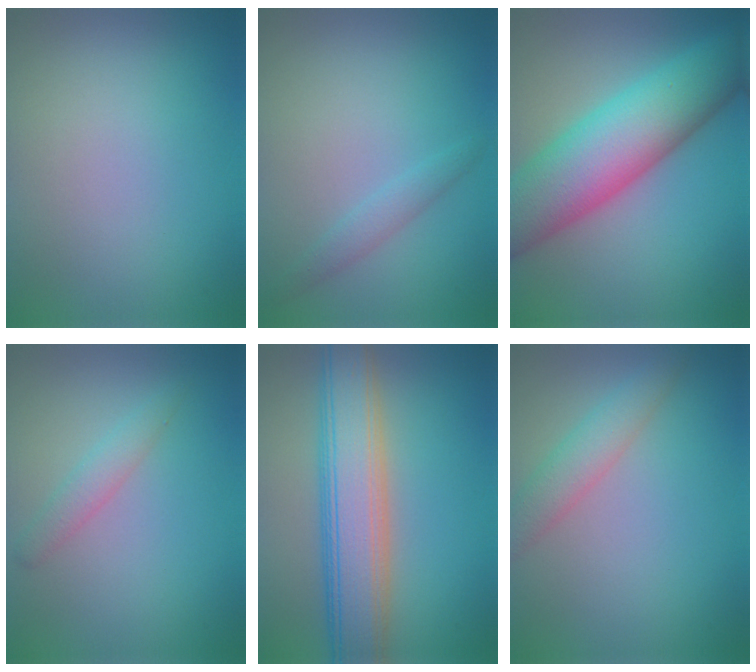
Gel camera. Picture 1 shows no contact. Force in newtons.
{"total": 1.4, "press": 1.4, "slide": 0.1}
{"total": 11.3, "press": 11.3, "slide": 0.3}
{"total": 1.7, "press": 1.7, "slide": 0.1}
{"total": 7.9, "press": 7.9, "slide": 0.2}
{"total": 2.9, "press": 2.9, "slide": 0.1}